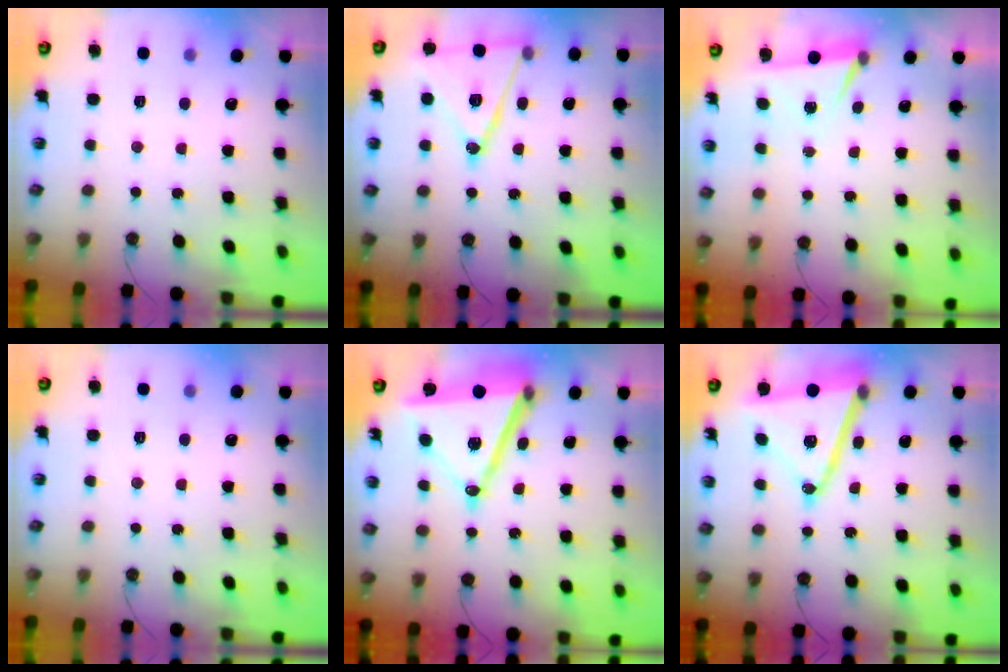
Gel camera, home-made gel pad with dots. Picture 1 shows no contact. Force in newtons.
{"total": 18.0, "press": 17.7, "slide": 3.2}
{"total": 5.1, "press": 2.3, "slide": 4.5}
{"total": 0.0}
{"total": 18.3, "press": 17.9, "slide": 3.9}
{"total": 18.0, "press": 17.8, "slide": 2.5}